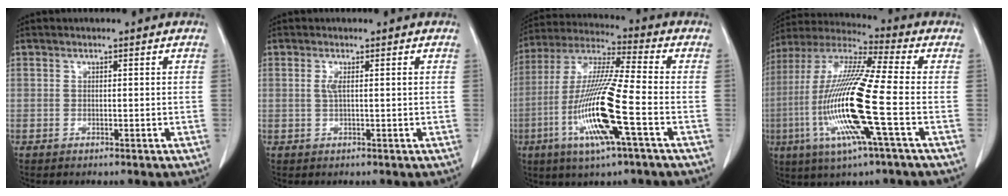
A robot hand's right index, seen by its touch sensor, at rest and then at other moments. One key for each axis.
{"total": 1.5, "fx": 0.2, "fy": 0.0, "fz": 1.4, "tx": -0.035, "ty": 0.001, "tz": 0.004}
{"total": 16.2, "fx": -5.2, "fy": 0.4, "fz": 15.3, "tx": -0.320, "ty": -0.016, "tz": -0.103}
{"total": 18.4, "fx": -4.4, "fy": 0.4, "fz": 17.9, "tx": -0.378, "ty": -0.015, "tz": -0.095}